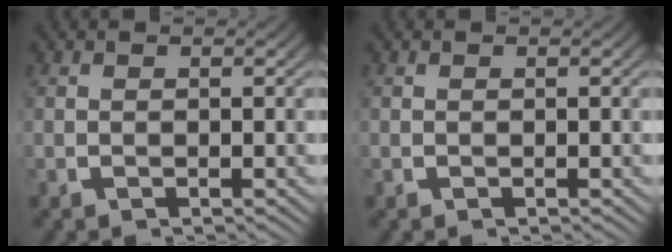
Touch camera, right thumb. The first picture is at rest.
{"total": 0.0}